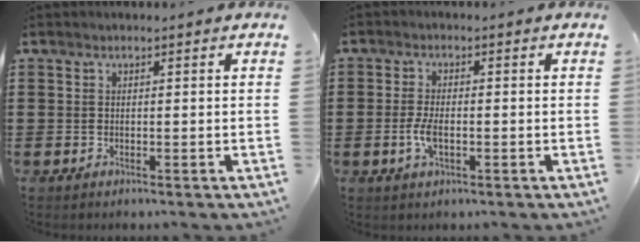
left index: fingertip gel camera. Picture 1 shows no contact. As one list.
[{"total": 3.9, "force": [-0.9, 1.6, 3.4], "torque": [-0.080, -0.003, -0.022]}]